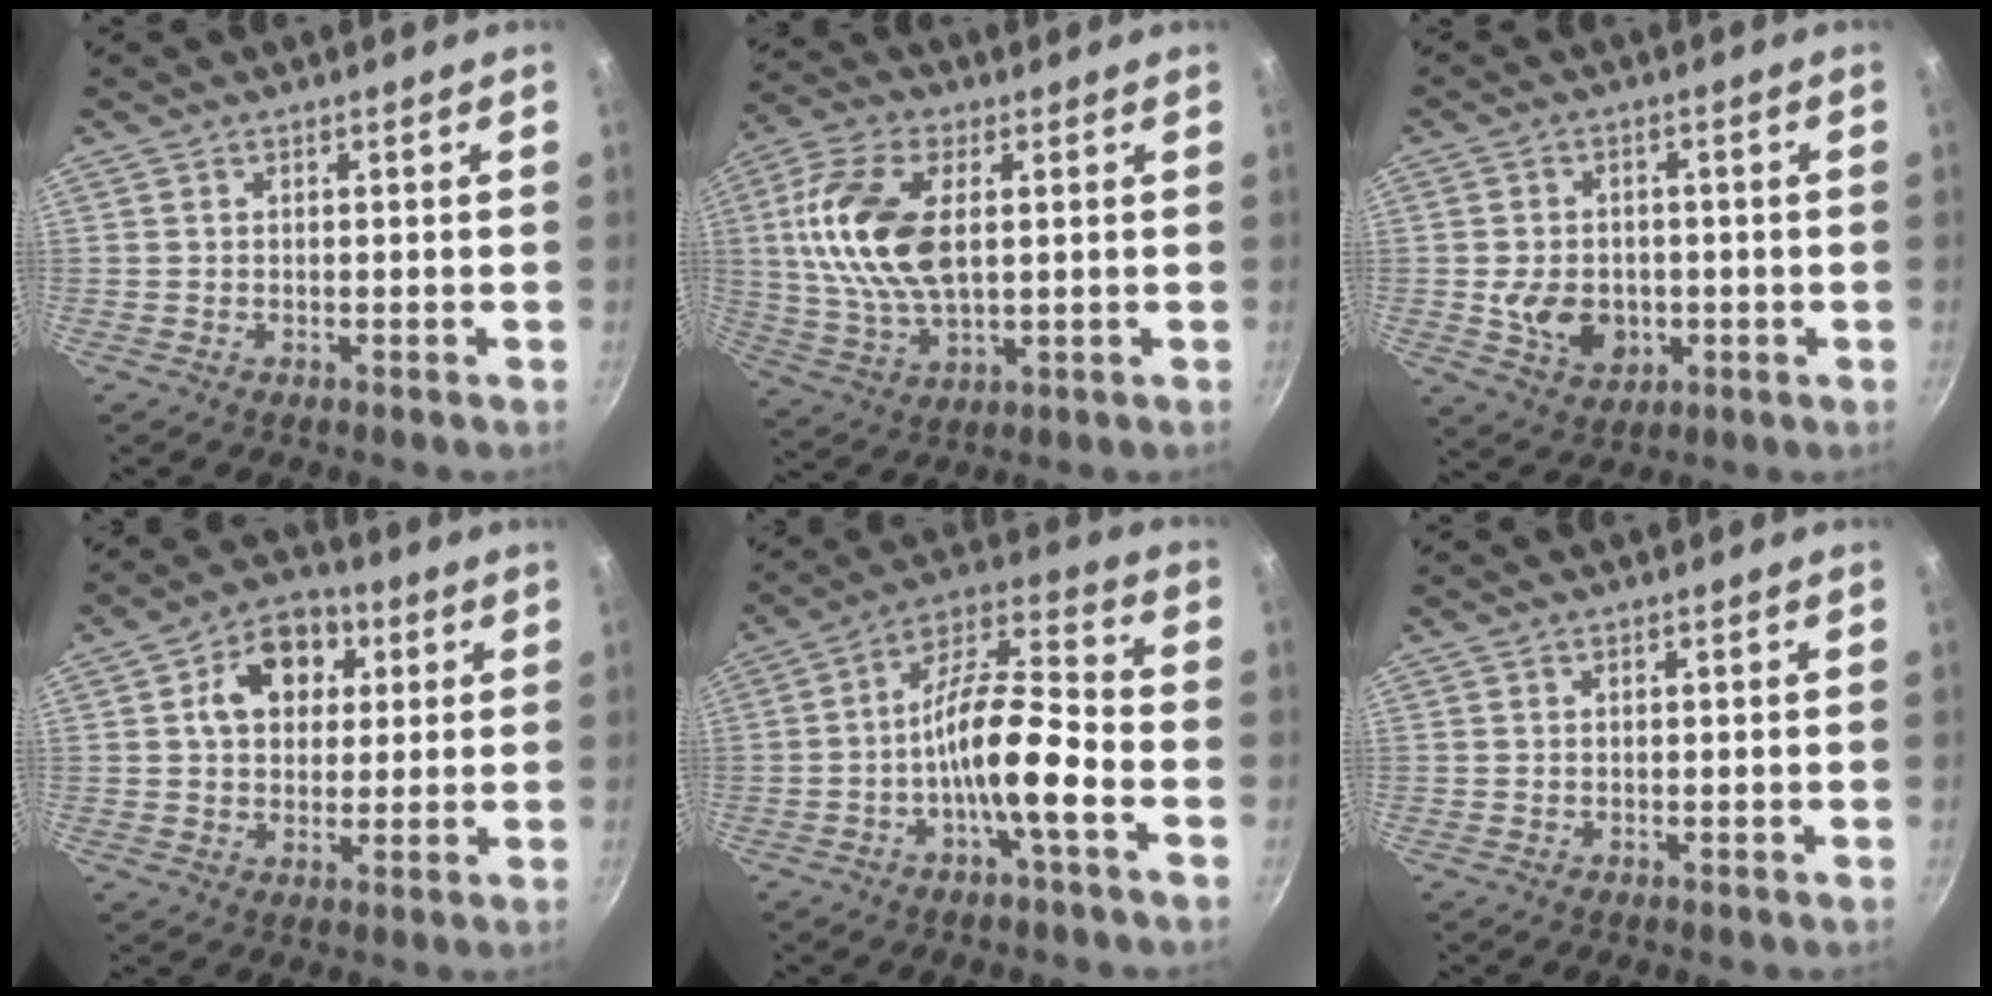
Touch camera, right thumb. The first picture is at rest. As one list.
[{"total": 16.3, "force": [2.7, 8.9, 13.4], "torque": [-0.258, 0.000, 0.049]}, {"total": 8.8, "force": [-1.4, 6.8, 5.4], "torque": [-0.074, 0.001, -0.013]}, {"total": 11.4, "force": [3.3, 8.6, 6.8], "torque": [-0.070, 0.006, 0.039]}, {"total": 13.3, "force": [-4.3, 3.0, 12.2], "torque": [-0.210, 0.048, -0.084]}, {"total": 0.0}]